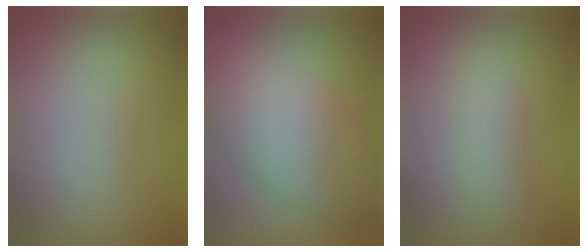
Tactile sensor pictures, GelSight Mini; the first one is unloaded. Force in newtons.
{"total": 8.9, "press": 8.9, "slide": 0.3}
{"total": 2.2, "press": 2.2, "slide": 0.2}